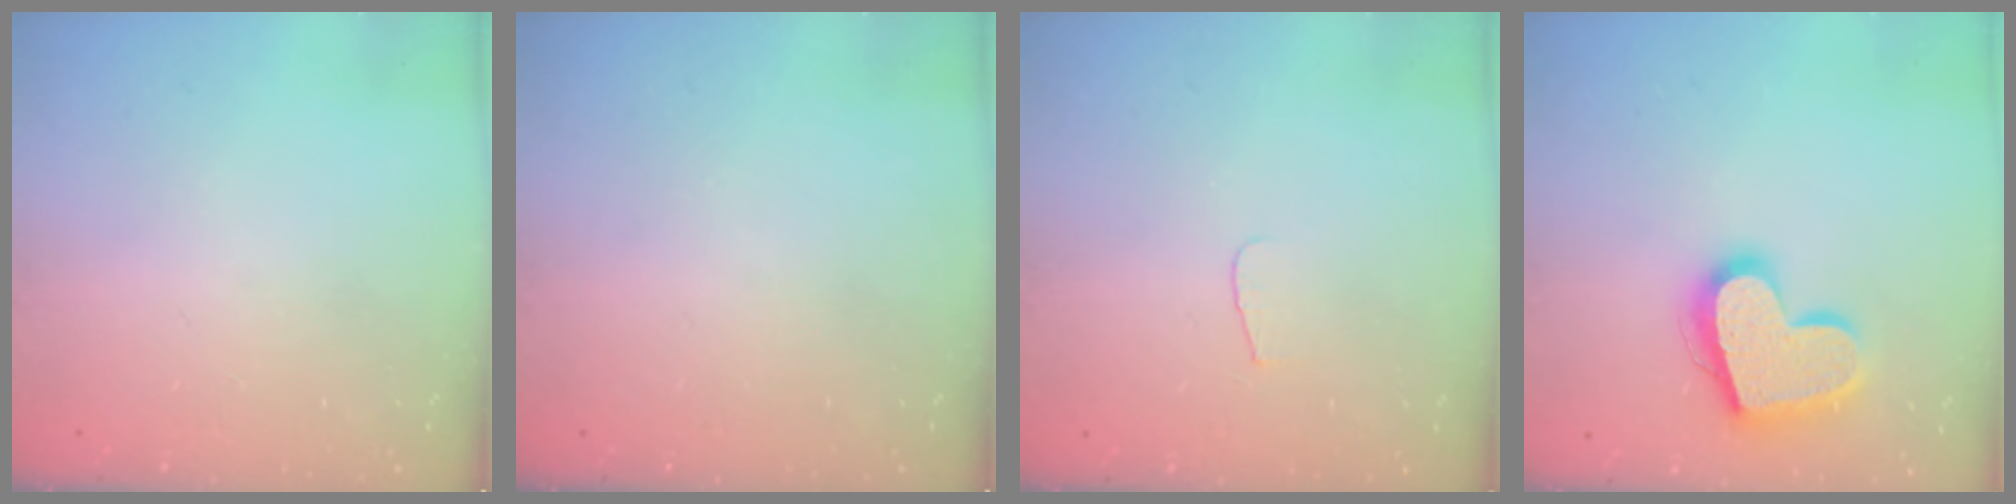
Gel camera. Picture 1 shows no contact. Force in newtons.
{"total": 0.0}
{"total": 3.6, "press": 3.6, "slide": 0.4}
{"total": 18.7, "press": 18.6, "slide": 1.4}